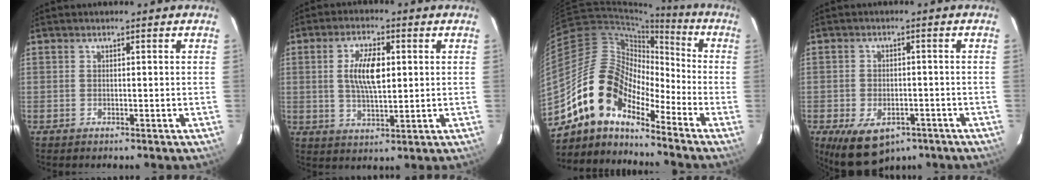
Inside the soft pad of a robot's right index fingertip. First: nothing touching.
{"total": 8.3, "force": [1.3, 3.3, 7.5], "torque": [-0.141, 0.005, 0.027]}
{"total": 13.3, "force": [-10.3, 5.8, 6.2], "torque": [-0.102, 0.022, -0.209]}
{"total": 11.1, "force": [-6.5, 6.4, 6.3], "torque": [-0.131, -0.021, -0.090]}